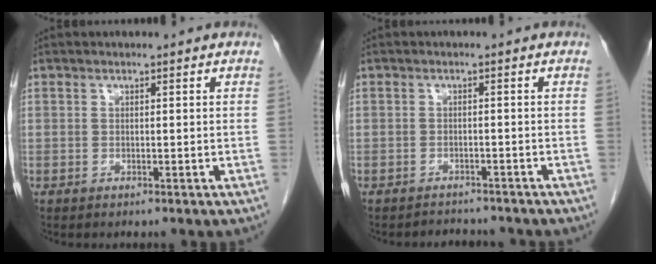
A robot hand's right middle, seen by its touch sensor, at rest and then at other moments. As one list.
[{"total": 4.5, "force": [-4.3, 1.1, 0.5], "torque": [-0.009, -0.001, -0.054]}]